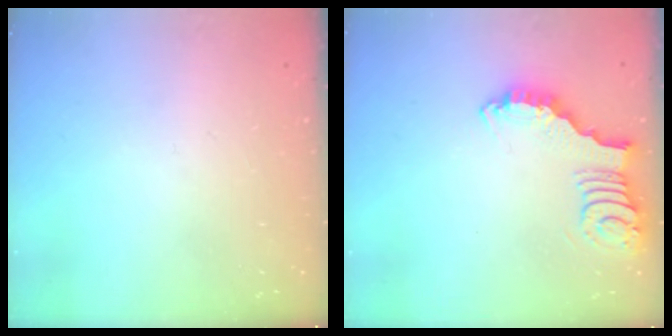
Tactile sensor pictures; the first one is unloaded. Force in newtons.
{"total": 5.8, "press": 5.7, "slide": 0.6}